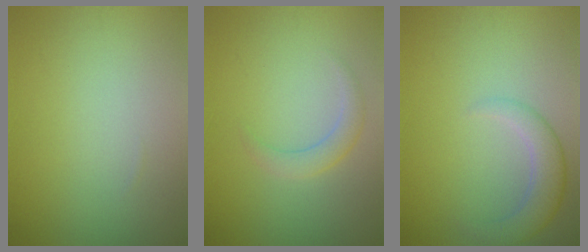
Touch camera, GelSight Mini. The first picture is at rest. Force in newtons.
{"total": 1.8, "press": 1.8, "slide": 0.0}
{"total": 3.1, "press": 3.1, "slide": 0.3}